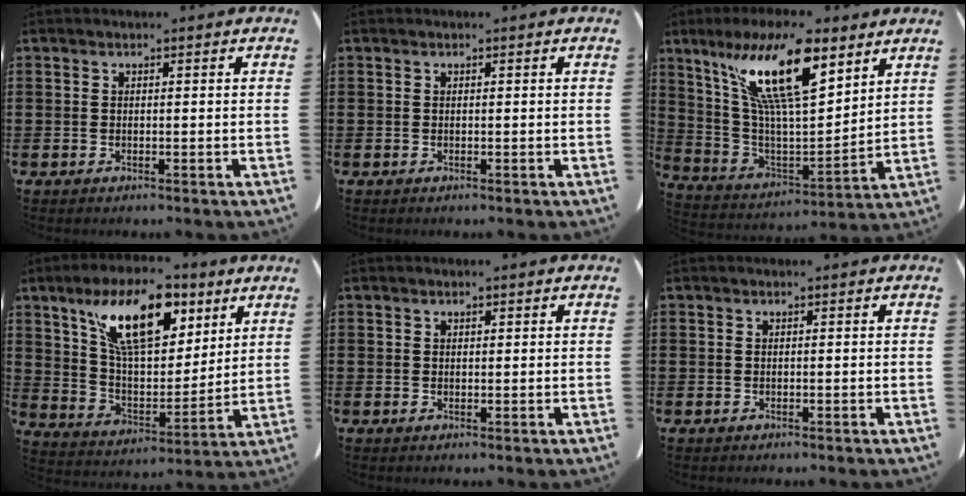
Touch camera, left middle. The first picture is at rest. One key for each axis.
{"total": 0.0}
{"total": 15.6, "fx": 9.6, "fy": 4.0, "fz": 11.6, "tx": -0.251, "ty": -0.034, "tz": 0.162}
{"total": 14.7, "fx": 8.1, "fy": 6.5, "fz": 10.4, "tx": -0.198, "ty": -0.008, "tz": 0.143}
{"total": 0.7, "fx": 0.5, "fy": 0.3, "fz": 0.3, "tx": -0.008, "ty": 0.000, "tz": 0.011}
{"total": 0.0}